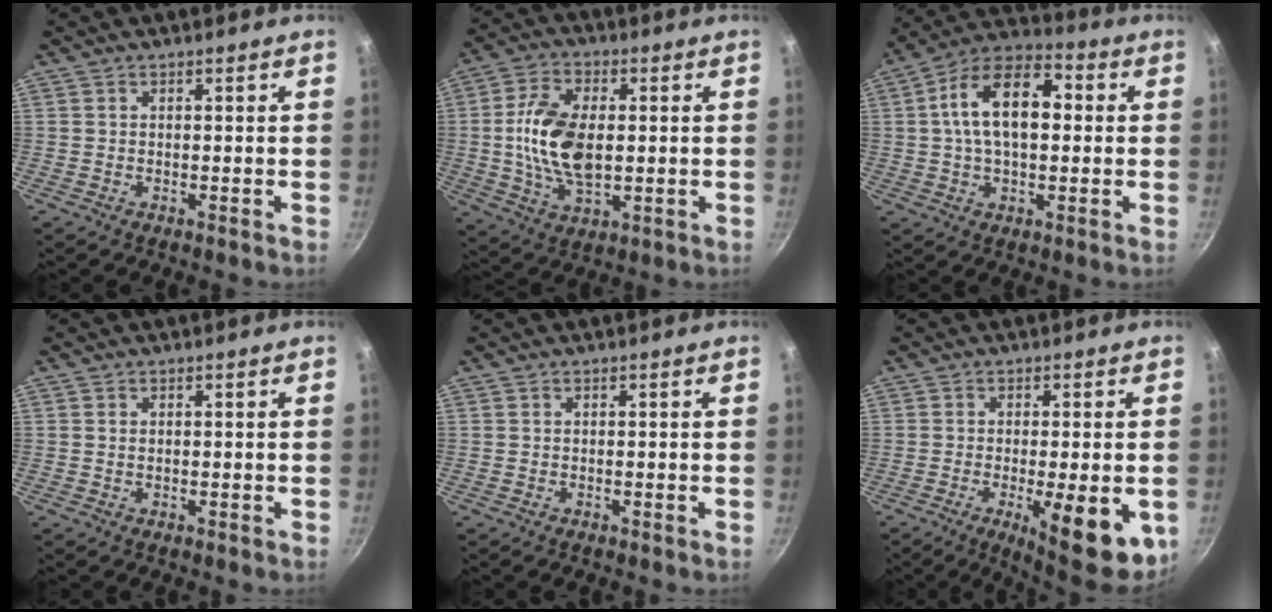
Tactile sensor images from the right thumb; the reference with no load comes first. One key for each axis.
{"total": 14.0, "fx": 0.3, "fy": 7.8, "fz": 11.6, "tx": -0.220, "ty": 0.000, "tz": 0.007}
{"total": 15.7, "fx": 2.0, "fy": 8.9, "fz": 12.8, "tx": -0.213, "ty": 0.029, "tz": 0.027}
{"total": 0.6, "fx": 0.1, "fy": 0.4, "fz": 0.5, "tx": -0.011, "ty": -0.001, "tz": 0.004}
{"total": 0.0}
{"total": 13.5, "fx": -4.1, "fy": 4.1, "fz": 12.1, "tx": -0.140, "ty": -0.016, "tz": -0.043}